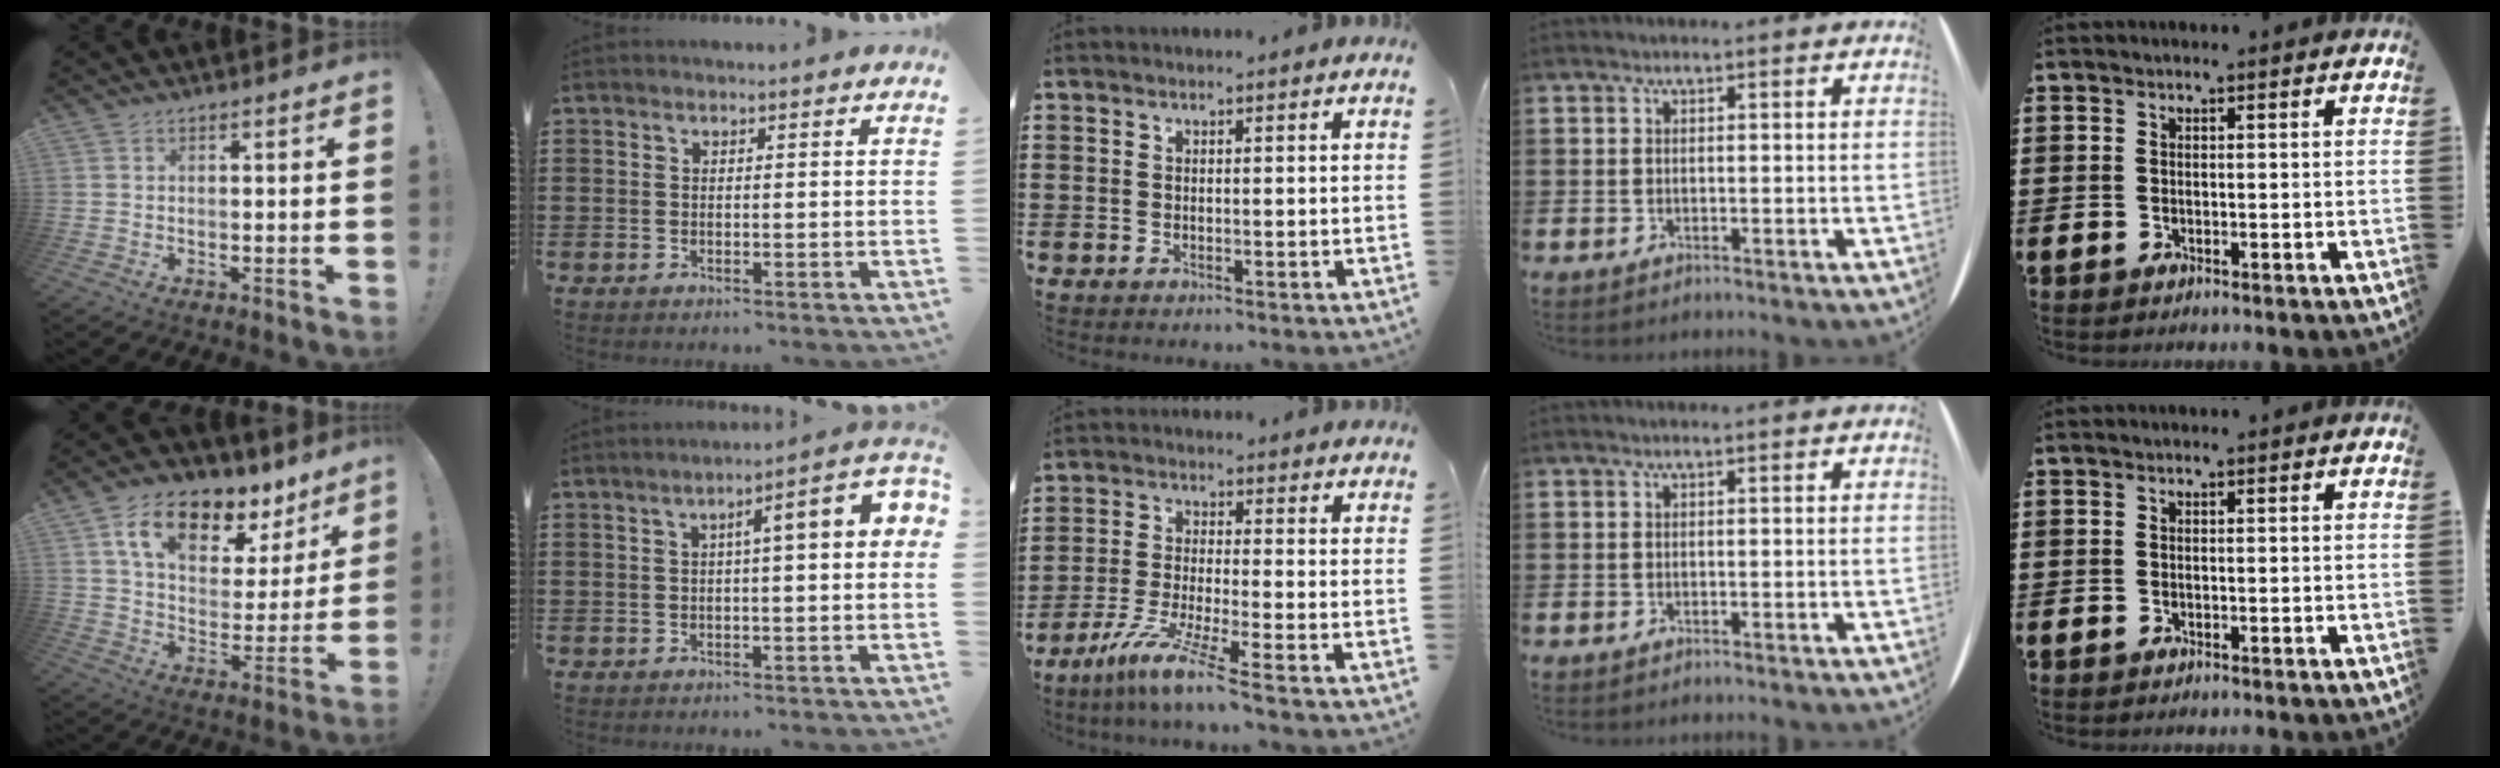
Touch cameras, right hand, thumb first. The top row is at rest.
{"thumb": {"total": 16.4, "force": [9.6, 8.9, 9.8], "torque": [-0.157, -0.047, 0.170]}, "index": {"total": 5.1, "force": [0.4, 0.4, 5.1], "torque": [-0.087, -0.004, 0.001]}, "middle": {"total": 7.2, "force": [-5.2, -0.4, 4.9], "torque": [-0.106, -0.020, -0.100]}}